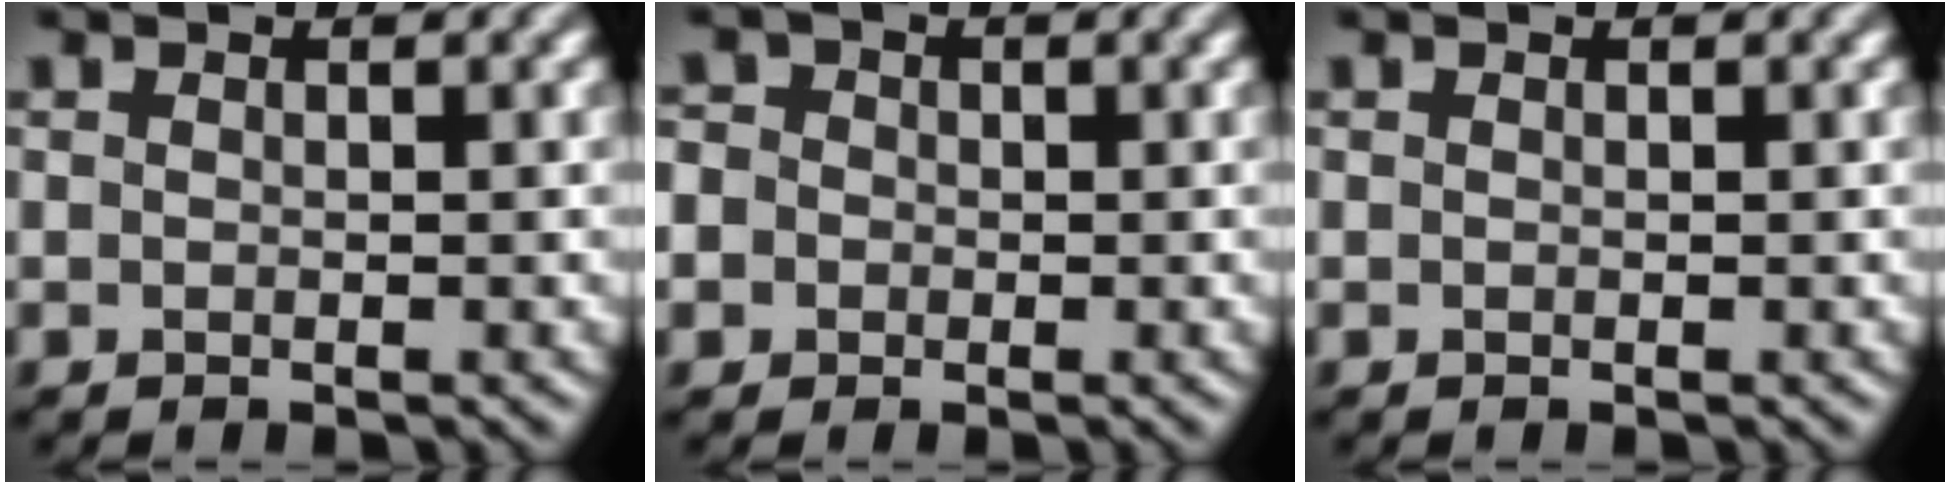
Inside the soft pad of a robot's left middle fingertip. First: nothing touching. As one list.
[{"total": 3.3, "force": [0.1, 3.2, 0.9], "torque": [-0.009, 0.022, -0.033]}, {"total": 0.0}]